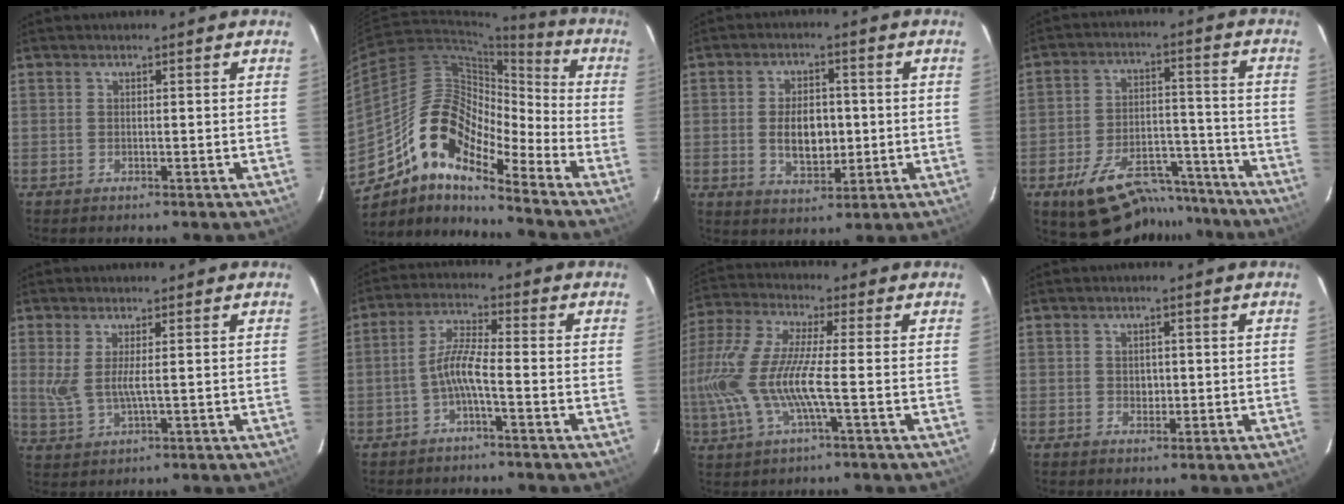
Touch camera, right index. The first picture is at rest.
{"total": 15.4, "force": [-10.8, 5.1, 9.7], "torque": [-0.158, 0.008, -0.218]}
{"total": 8.0, "force": [-0.6, 4.7, 6.4], "torque": [-0.119, 0.004, -0.002]}
{"total": 18.1, "force": [-14.3, 8.2, 7.5], "torque": [-0.144, 0.033, -0.192]}
{"total": 4.3, "force": [0.6, 0.8, 4.2], "torque": [-0.087, -0.011, 0.017]}
{"total": 4.8, "force": [-2.2, 0.2, 4.2], "torque": [-0.096, 0.013, -0.044]}
{"total": 14.3, "force": [-2.7, 2.0, 13.9], "torque": [-0.279, -0.009, -0.054]}
{"total": 1.8, "force": [-0.1, 1.7, 0.6], "torque": [-0.007, 0.003, 0.000]}